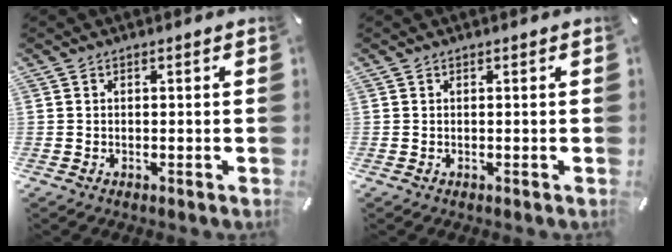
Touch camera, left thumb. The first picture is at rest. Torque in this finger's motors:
{"motor_torque": [-0.24, -0.18, 0.02, -0.03, 0.00]}